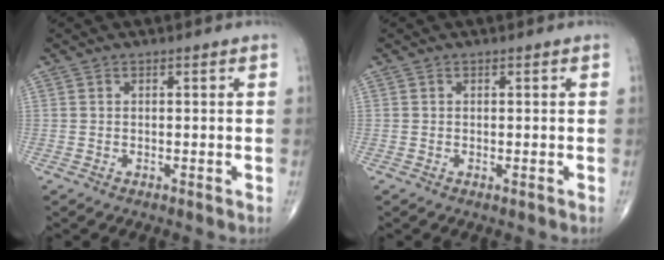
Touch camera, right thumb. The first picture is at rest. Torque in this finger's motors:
{"motor_torque": [-0.13, -0.03, -0.46, -0.08, -0.01]}